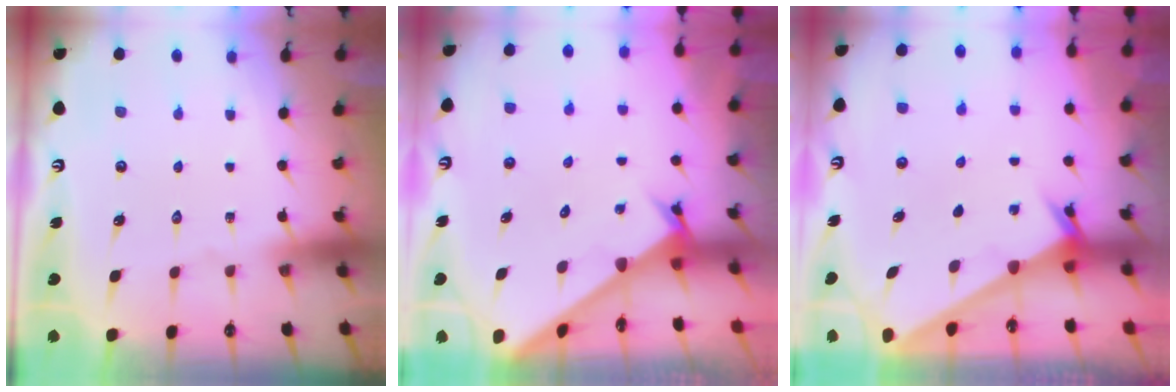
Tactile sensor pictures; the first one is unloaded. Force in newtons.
{"total": 2.5, "press": 2.5, "slide": 0.3}
{"total": 2.3, "press": 2.3, "slide": 0.3}